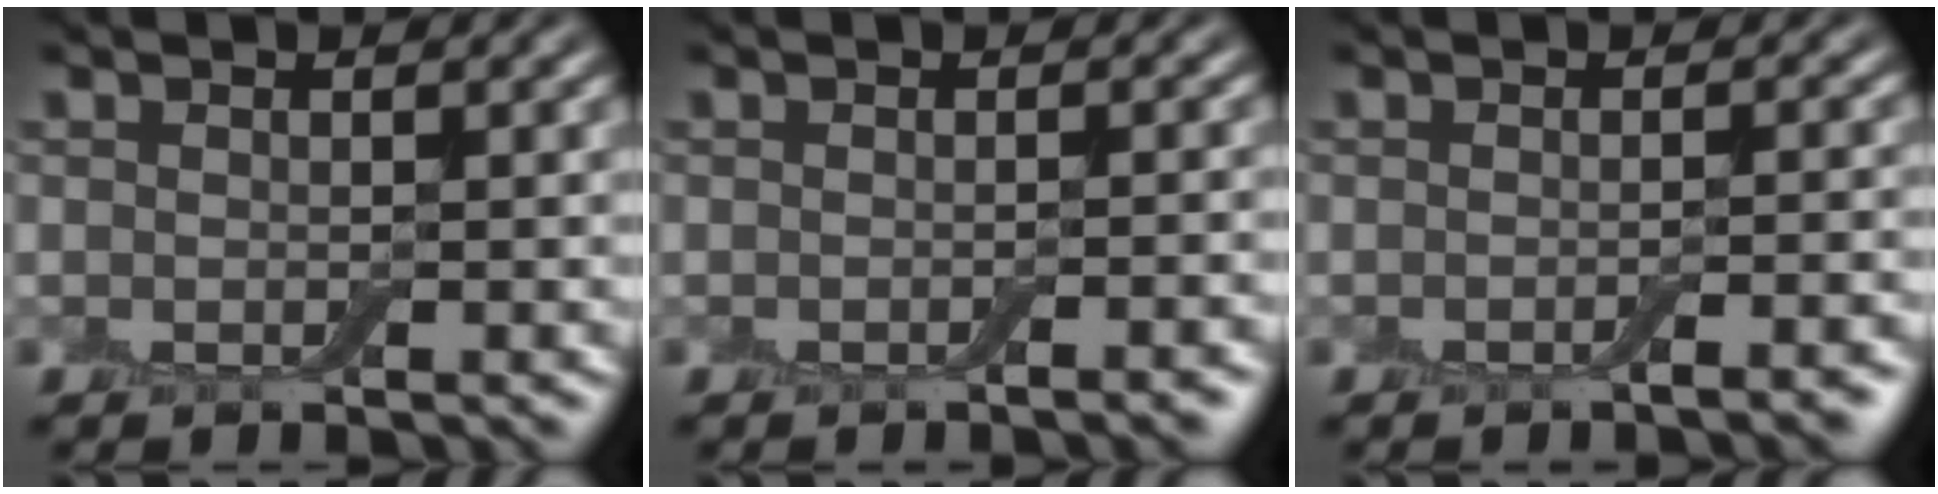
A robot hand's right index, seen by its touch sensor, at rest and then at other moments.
{"total": 1.7, "force": [-0.9, 0.4, 1.4], "torque": [-0.010, 0.003, -0.013]}
{"total": 2.3, "force": [-1.3, 0.5, 1.8], "torque": [-0.017, 0.002, -0.022]}